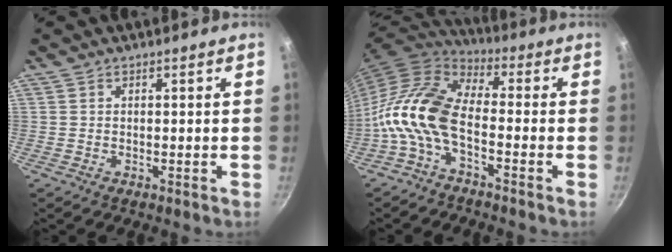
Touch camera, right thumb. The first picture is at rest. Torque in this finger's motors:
{"motor_torque": [2.02, 2.99, 1.40, -1.37, 0.25]}